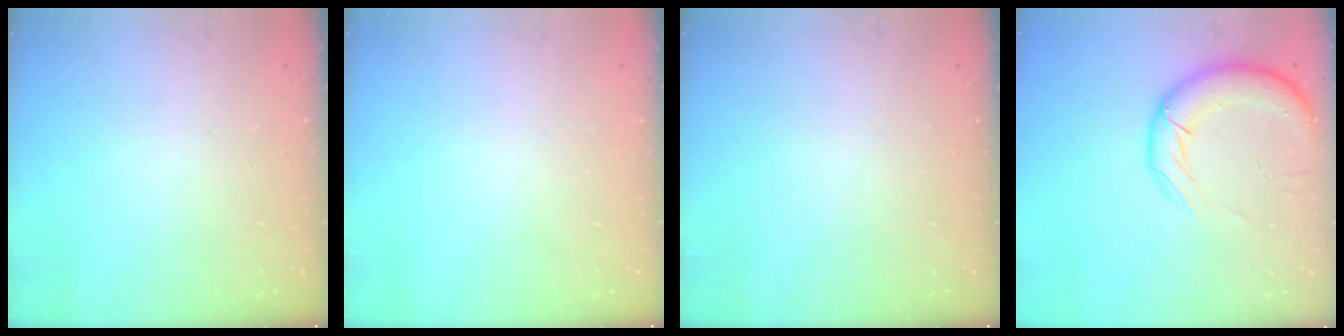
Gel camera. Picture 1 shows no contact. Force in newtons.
{"total": 0.0}
{"total": 0.0}
{"total": 15.3, "press": 14.8, "slide": 3.8}